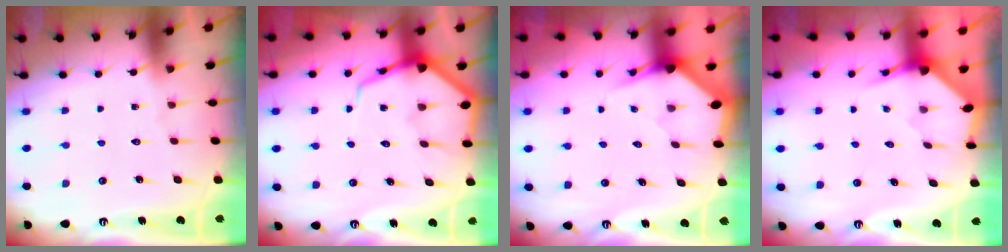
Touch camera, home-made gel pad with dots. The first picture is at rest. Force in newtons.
{"total": 8.1, "press": 8.1, "slide": 0.8}
{"total": 2.8, "press": 2.8, "slide": 0.1}
{"total": 3.1, "press": 3.1, "slide": 0.1}